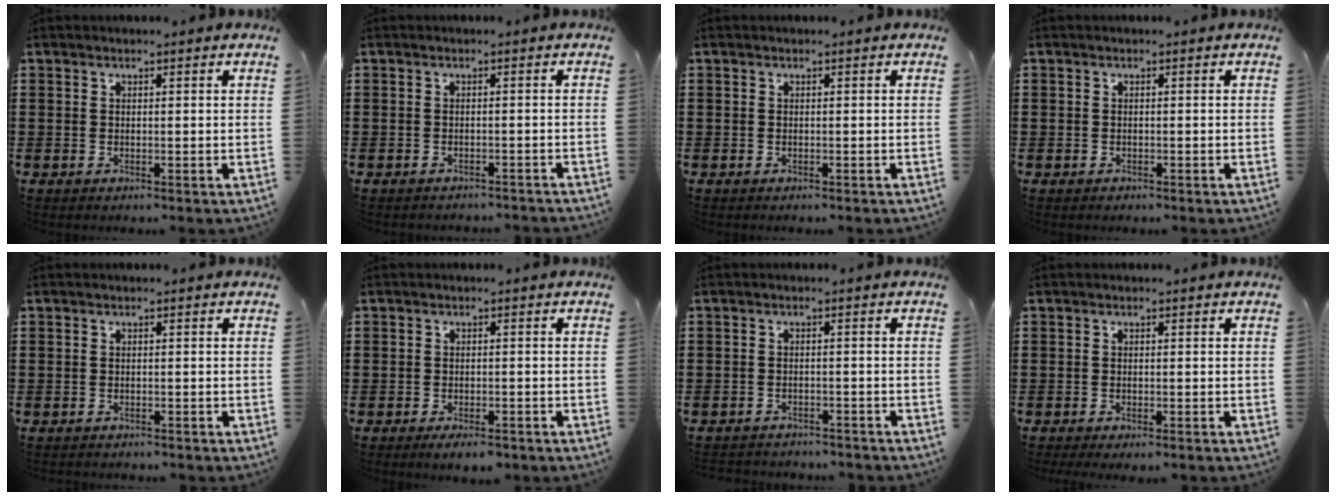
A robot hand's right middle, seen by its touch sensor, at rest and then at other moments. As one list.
[{"total": 1.2, "force": [-1.1, 0.0, 0.0], "torque": [-0.006, 0.000, -0.024]}, {"total": 0.0}, {"total": 0.7, "force": [-0.5, 0.5, 0.0], "torque": [-0.001, 0.001, -0.010]}, {"total": 0.7, "force": [-0.7, 0.0, 0.0], "torque": [-0.002, -0.001, -0.013]}, {"total": 2.1, "force": [-2.0, 0.5, 0.6], "torque": [-0.014, -0.001, -0.039]}, {"total": 1.9, "force": [-1.9, 0.2, -0.1], "torque": [-0.006, -0.002, -0.040]}, {"total": 0.7, "force": [-0.7, 0.0, 0.2], "torque": [-0.007, -0.005, -0.012]}]